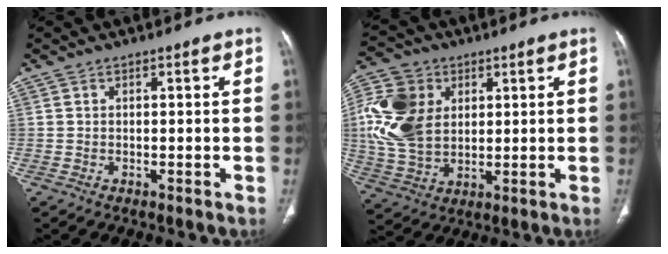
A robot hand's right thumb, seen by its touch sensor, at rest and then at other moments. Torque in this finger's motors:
{"motor_torque": [0.13, 0.21, 0.12, 0.16, 0.38]}